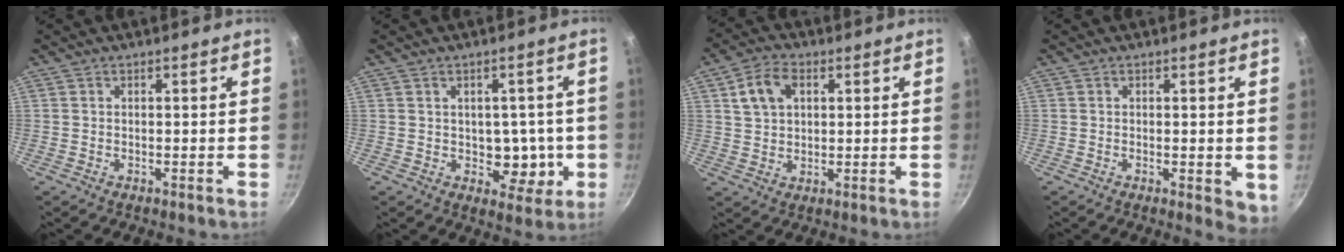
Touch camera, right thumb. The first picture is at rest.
{"total": 7.2, "force": [-0.6, 5.4, 4.8], "torque": [-0.022, 0.001, -0.001]}
{"total": 7.7, "force": [2.5, 5.4, 4.9], "torque": [-0.079, 0.007, 0.042]}
{"total": 4.2, "force": [-0.3, 1.7, 3.8], "torque": [-0.046, -0.013, -0.005]}